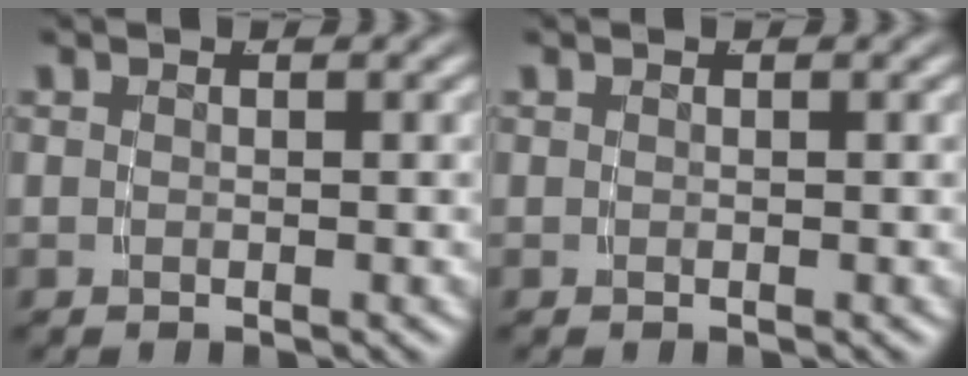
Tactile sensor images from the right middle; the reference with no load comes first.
{"total": 0.0}